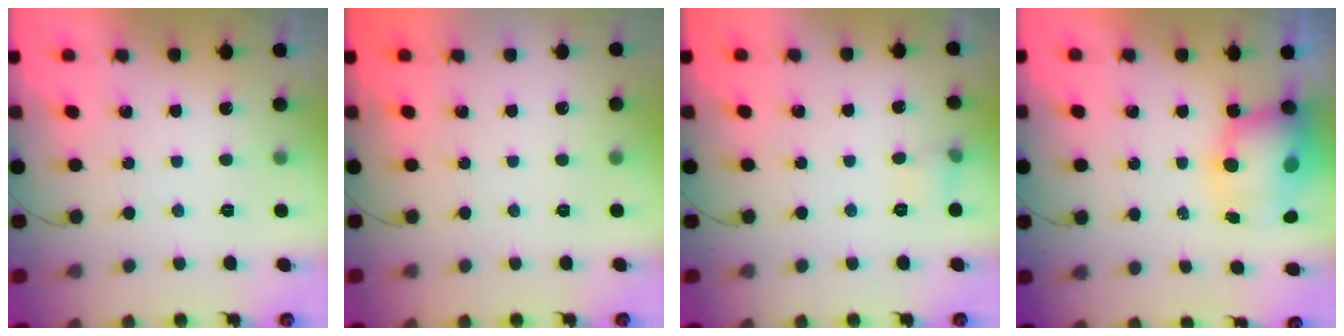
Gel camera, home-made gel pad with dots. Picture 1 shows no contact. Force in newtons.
{"total": 0.0}
{"total": 5.1, "press": 4.9, "slide": 1.5}
{"total": 10.2, "press": 10.0, "slide": 2.0}